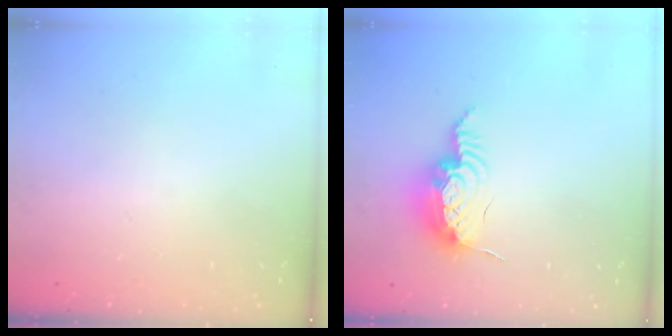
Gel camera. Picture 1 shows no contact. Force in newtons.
{"total": 15.0, "press": 14.9, "slide": 0.9}